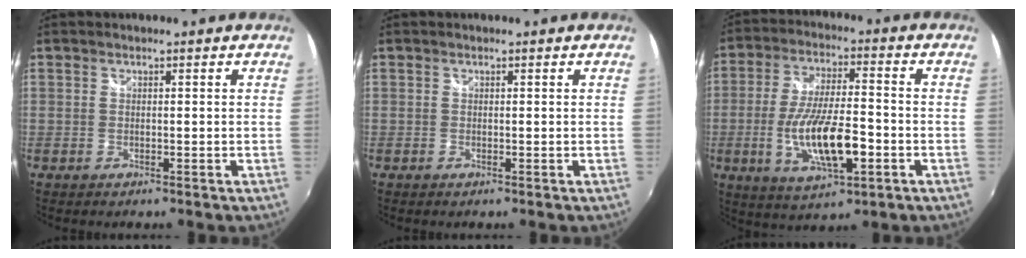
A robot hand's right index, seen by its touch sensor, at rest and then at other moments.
{"total": 0.0}
{"total": 13.9, "force": [-4.2, 4.2, 12.6], "torque": [-0.247, -0.016, -0.068]}